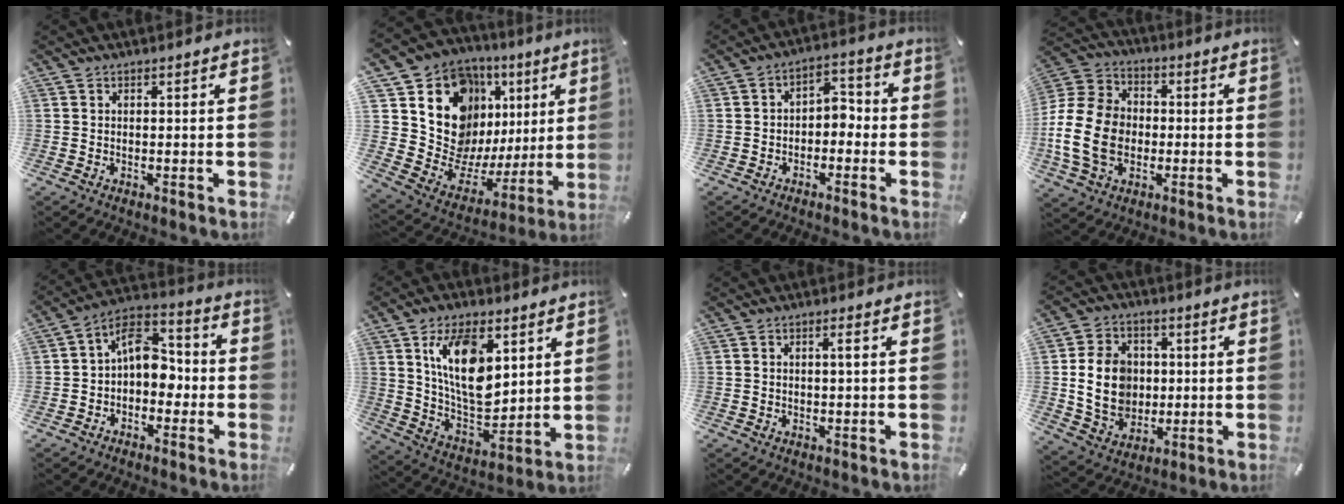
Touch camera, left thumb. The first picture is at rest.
{"total": 15.2, "force": [5.2, 12.7, 6.5], "torque": [-0.095, -0.063, 0.114]}
{"total": 4.2, "force": [-2.4, 2.9, 1.8], "torque": [-0.034, 0.015, -0.050]}
{"total": 16.1, "force": [-2.8, 12.5, 9.7], "torque": [-0.212, 0.020, -0.052]}
{"total": 9.3, "force": [-0.7, 6.8, 6.3], "torque": [-0.097, 0.006, -0.016]}
{"total": 16.3, "force": [6.5, 9.2, 11.8], "torque": [-0.223, -0.018, 0.114]}
{"total": 1.6, "force": [0.4, 0.3, 1.5], "torque": [-0.030, 0.003, 0.004]}
{"total": 13.0, "force": [0.6, 11.0, 7.0], "torque": [-0.145, 0.010, 0.015]}